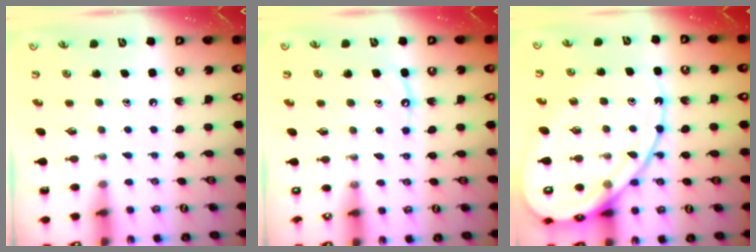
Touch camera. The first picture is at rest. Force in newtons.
{"total": 5.9, "press": 5.9, "slide": 0.6}
{"total": 17.7, "press": 17.6, "slide": 1.8}